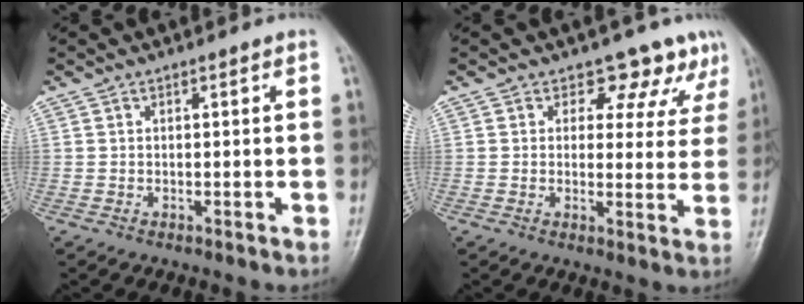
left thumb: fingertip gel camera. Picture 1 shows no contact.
{"total": 7.6, "force": [5.8, 4.6, 1.7], "torque": [0.022, -0.030, 0.051]}